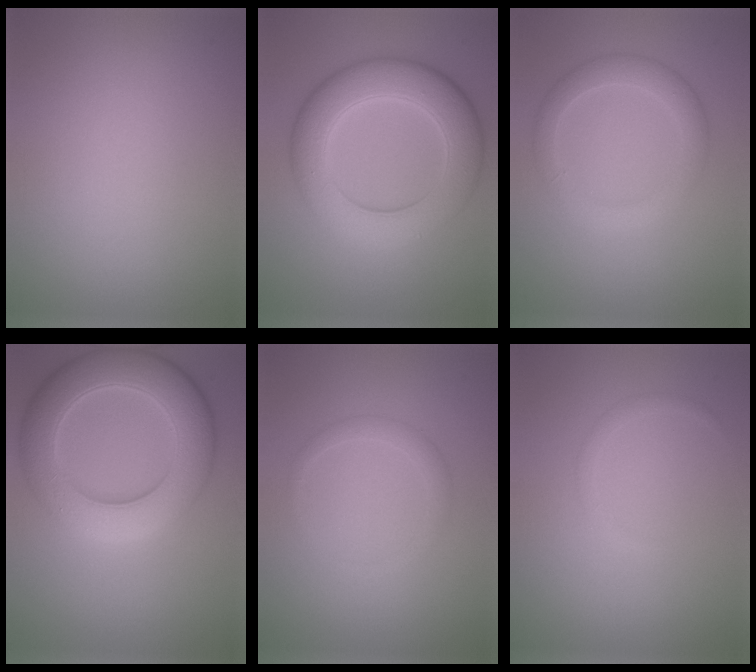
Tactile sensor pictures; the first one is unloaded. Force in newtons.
{"total": 8.0, "press": 8.0, "slide": 0.2}
{"total": 2.9, "press": 2.9, "slide": 0.1}
{"total": 8.5, "press": 8.5, "slide": 0.4}
{"total": 1.3, "press": 1.3, "slide": 0.0}
{"total": 0.7, "press": 0.7, "slide": 0.0}